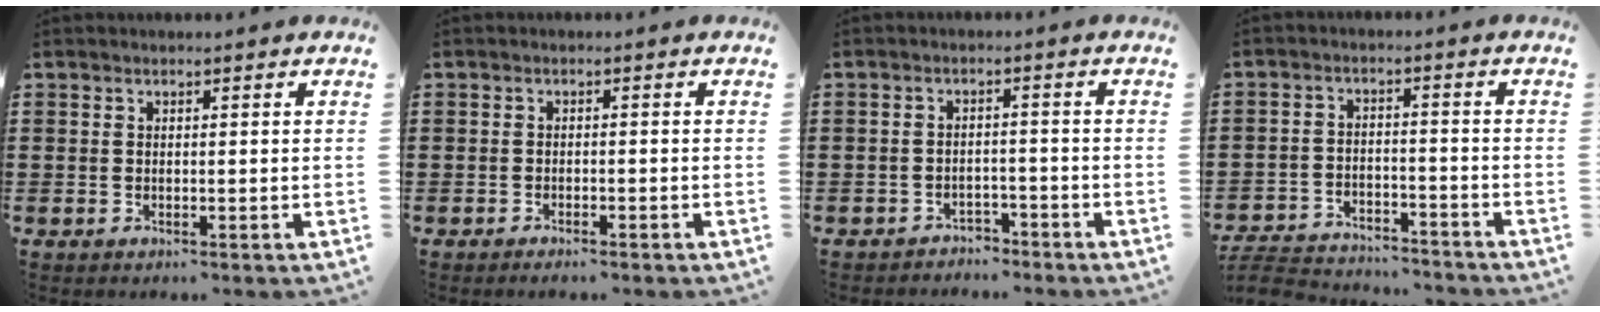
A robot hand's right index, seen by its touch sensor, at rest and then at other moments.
{"total": 1.0, "force": [-0.9, 0.0, 0.3], "torque": [-0.008, -0.001, -0.018]}
{"total": 2.4, "force": [-2.3, 0.6, 0.0], "torque": [-0.008, 0.001, -0.050]}
{"total": 5.0, "force": [-5.0, 0.5, 0.7], "torque": [-0.026, 0.001, -0.103]}